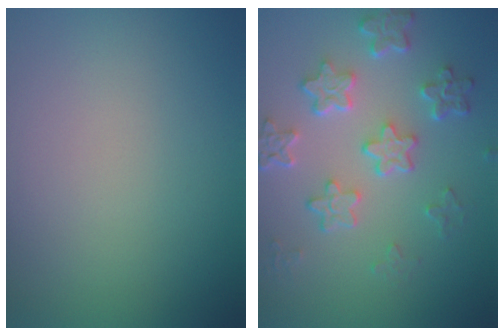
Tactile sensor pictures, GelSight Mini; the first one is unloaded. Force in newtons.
{"total": 5.3, "press": 4.1, "slide": 3.4}